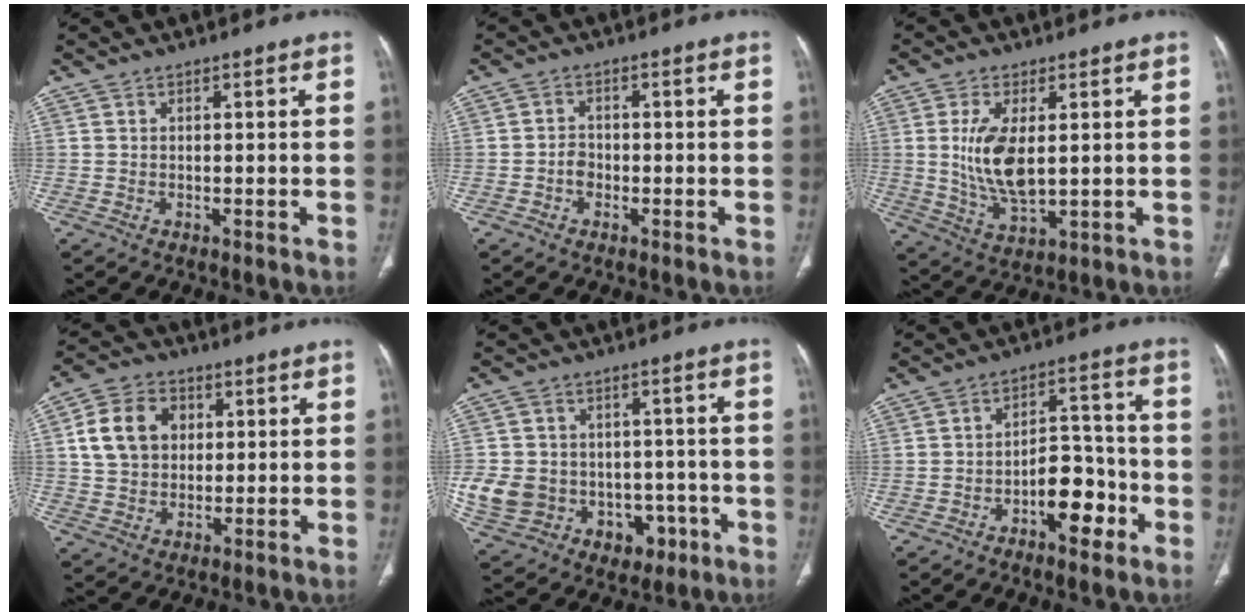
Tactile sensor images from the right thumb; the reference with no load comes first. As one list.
[{"total": 1.7, "force": [-0.7, 1.4, 0.7], "torque": [-0.004, 0.007, -0.016]}, {"total": 10.3, "force": [1.2, 4.7, 9.0], "torque": [-0.183, -0.019, 0.035]}, {"total": 11.8, "force": [2.8, 9.2, 6.9], "torque": [-0.103, 0.006, 0.049]}, {"total": 17.3, "force": [-3.9, 14.6, 8.3], "torque": [-0.149, 0.034, -0.037]}, {"total": 9.9, "force": [-4.4, 5.3, 7.1], "torque": [-0.080, 0.045, -0.068]}]